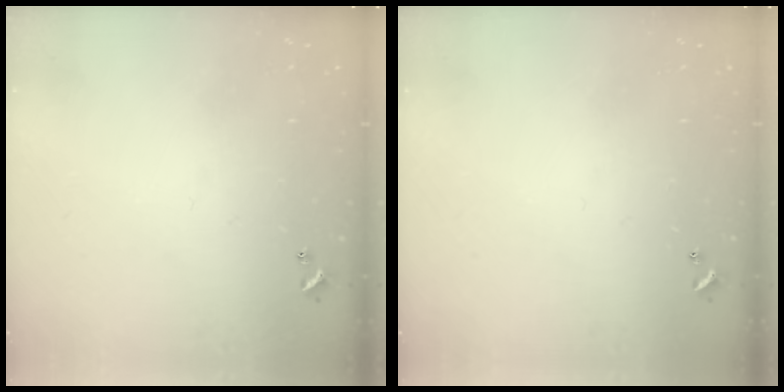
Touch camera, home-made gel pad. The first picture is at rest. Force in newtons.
{"total": 0.0}